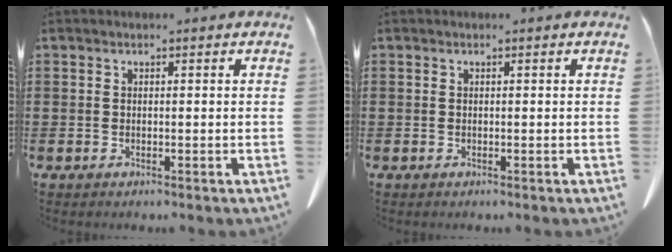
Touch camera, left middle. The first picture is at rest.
{"total": 0.0}